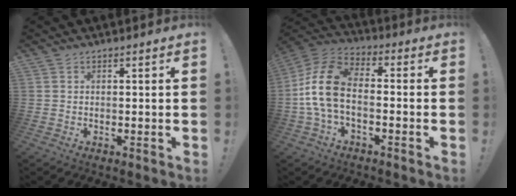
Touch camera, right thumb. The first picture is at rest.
{"total": 13.9, "force": [-1.4, 8.4, 11.0], "torque": [-0.227, 0.026, -0.018]}